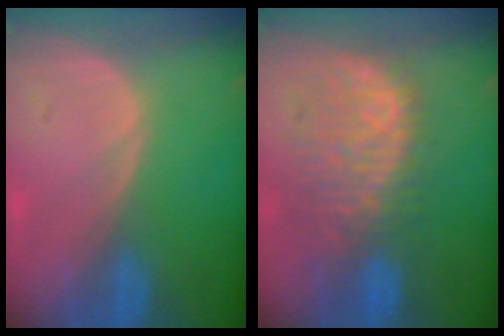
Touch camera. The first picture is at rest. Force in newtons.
{"total": 10.4, "press": 9.4, "slide": 4.6}